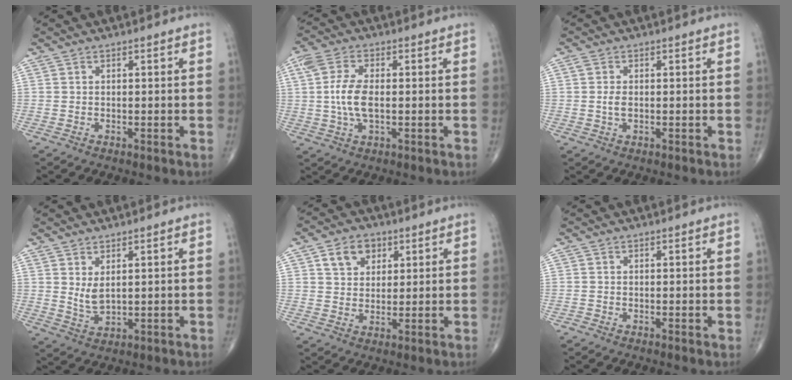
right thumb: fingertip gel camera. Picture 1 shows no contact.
{"total": 7.7, "force": [0.1, 3.7, 6.7], "torque": [-0.155, 0.004, 0.000]}
{"total": 2.1, "force": [0.0, 1.1, 1.7], "torque": [-0.040, 0.001, 0.000]}
{"total": 3.8, "force": [1.5, 1.6, 3.1], "torque": [-0.058, -0.019, 0.037]}
{"total": 6.3, "force": [3.0, 4.7, 3.0], "torque": [-0.026, -0.010, 0.049]}
{"total": 0.0}